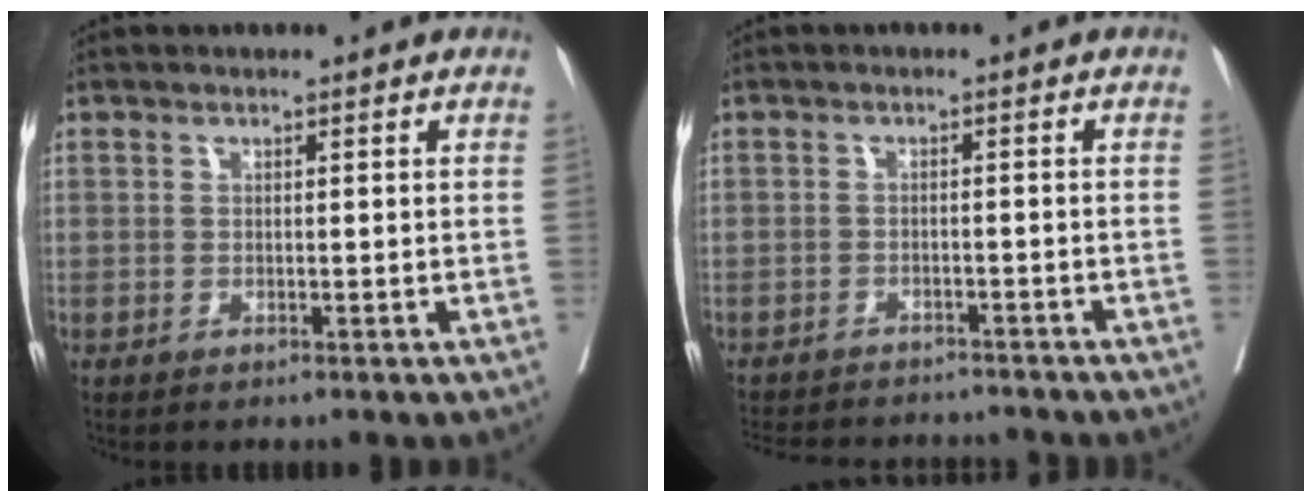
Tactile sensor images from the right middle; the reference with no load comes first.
{"total": 12.2, "force": [-11.4, 2.9, 3.4], "torque": [-0.070, 0.002, -0.149]}